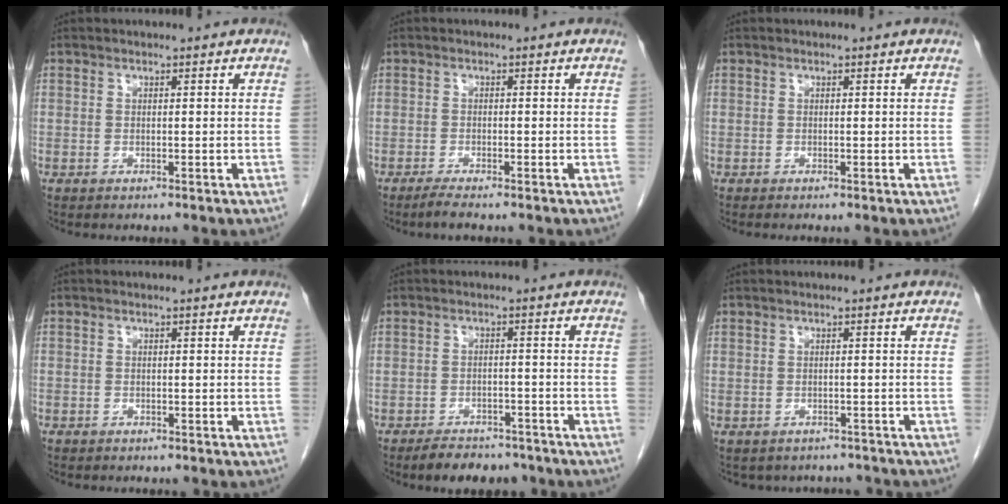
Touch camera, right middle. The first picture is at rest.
{"total": 1.9, "force": [-1.6, -0.1, 1.1], "torque": [-0.030, -0.007, -0.032]}
{"total": 0.0}
{"total": 1.2, "force": [-1.0, 0.7, 0.3], "torque": [-0.005, 0.001, -0.013]}
{"total": 6.9, "force": [-5.8, 2.9, 2.4], "torque": [-0.034, 0.000, -0.083]}
{"total": 5.8, "force": [-5.1, 2.7, 0.5], "torque": [0.001, 0.012, -0.053]}